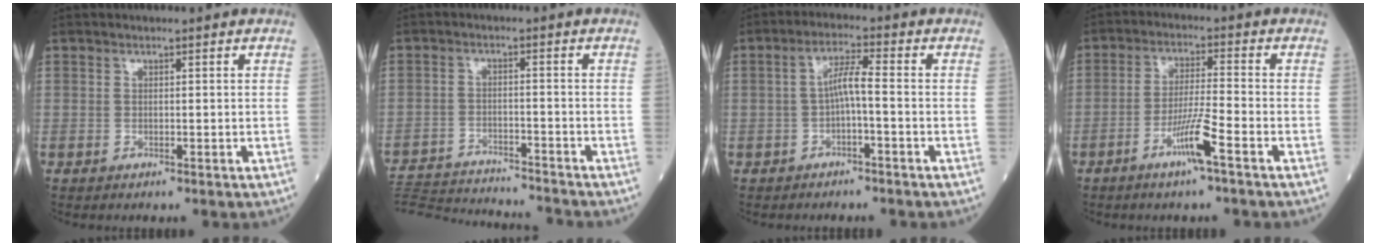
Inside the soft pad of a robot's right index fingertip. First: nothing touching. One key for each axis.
{"total": 16.4, "fx": -15.8, "fy": 0.6, "fz": 4.5, "tx": -0.093, "ty": -0.010, "tz": -0.238}
{"total": 3.9, "fx": -0.8, "fy": 0.3, "fz": 3.8, "tx": -0.070, "ty": 0.014, "tz": -0.013}
{"total": 9.2, "fx": -4.9, "fy": -0.4, "fz": 7.8, "tx": -0.150, "ty": -0.009, "tz": -0.094}